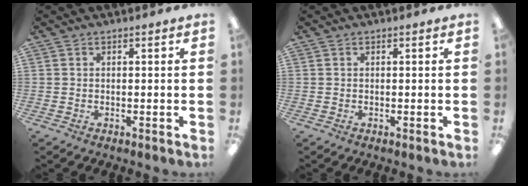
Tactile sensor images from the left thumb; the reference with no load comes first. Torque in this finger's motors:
{"motor_torque": [-0.04, -0.04, 0.05, 0.02, 0.00]}